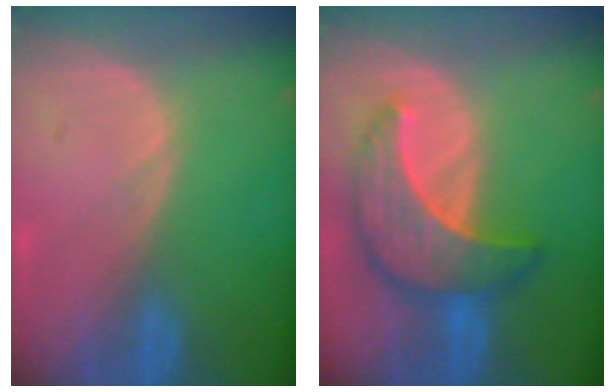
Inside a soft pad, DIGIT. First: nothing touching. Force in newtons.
{"total": 9.4, "press": 9.3, "slide": 0.9}